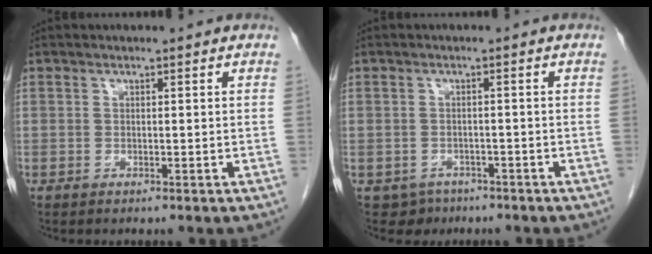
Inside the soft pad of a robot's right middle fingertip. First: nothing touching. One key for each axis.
{"total": 3.3, "fx": -2.2, "fy": 2.5, "fz": 0.0, "tx": -0.002, "ty": 0.009, "tz": -0.028}